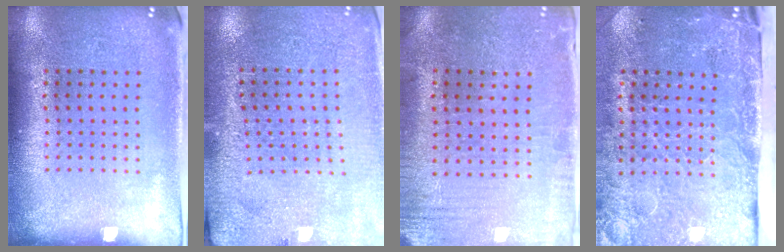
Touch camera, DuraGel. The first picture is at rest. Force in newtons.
{"total": 2.8, "press": 2.8, "slide": 0.1}
{"total": 0.5, "press": 0.3, "slide": 0.4}
{"total": 4.7, "press": 3.6, "slide": 3.0}